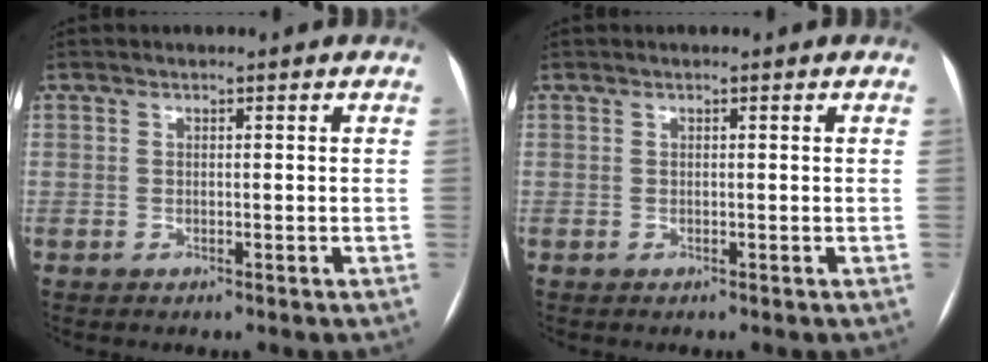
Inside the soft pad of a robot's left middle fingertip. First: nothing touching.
{"total": 0.0}